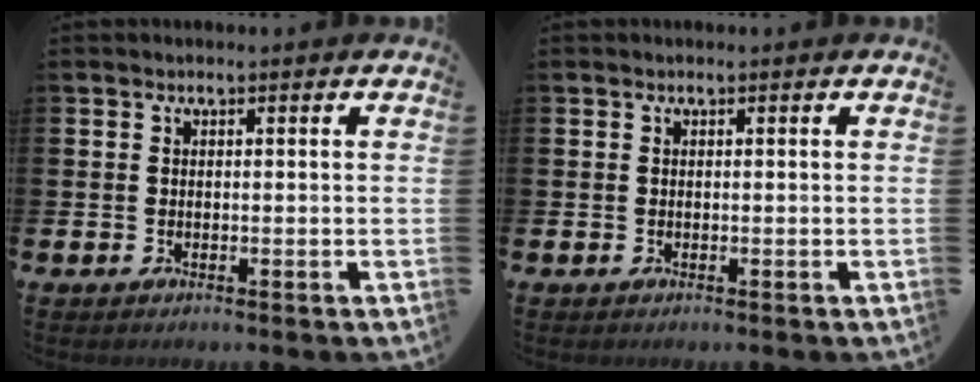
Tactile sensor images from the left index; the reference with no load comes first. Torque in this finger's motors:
{"motor_torque": [0.00, 0.00, 0.02, 0.00]}